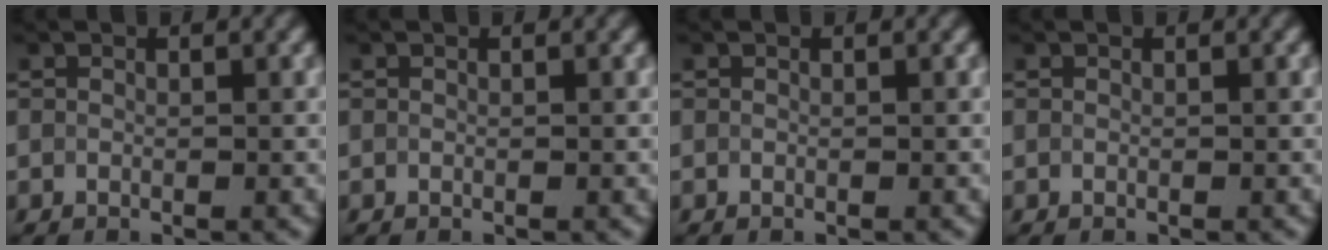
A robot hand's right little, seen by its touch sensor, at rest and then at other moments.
{"total": 0.0}
{"total": 0.0}
{"total": 0.0}